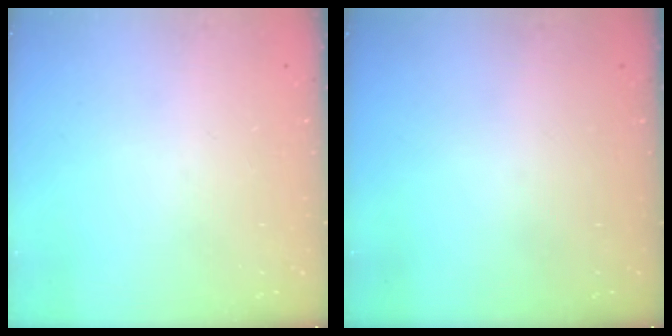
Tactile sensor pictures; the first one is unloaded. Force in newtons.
{"total": 0.0}